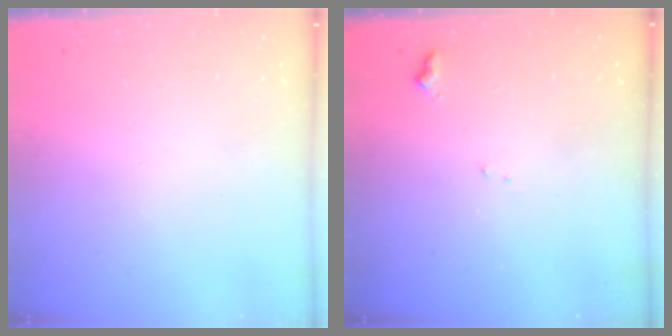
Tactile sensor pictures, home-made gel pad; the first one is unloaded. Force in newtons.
{"total": 6.1, "press": 6.0, "slide": 1.0}